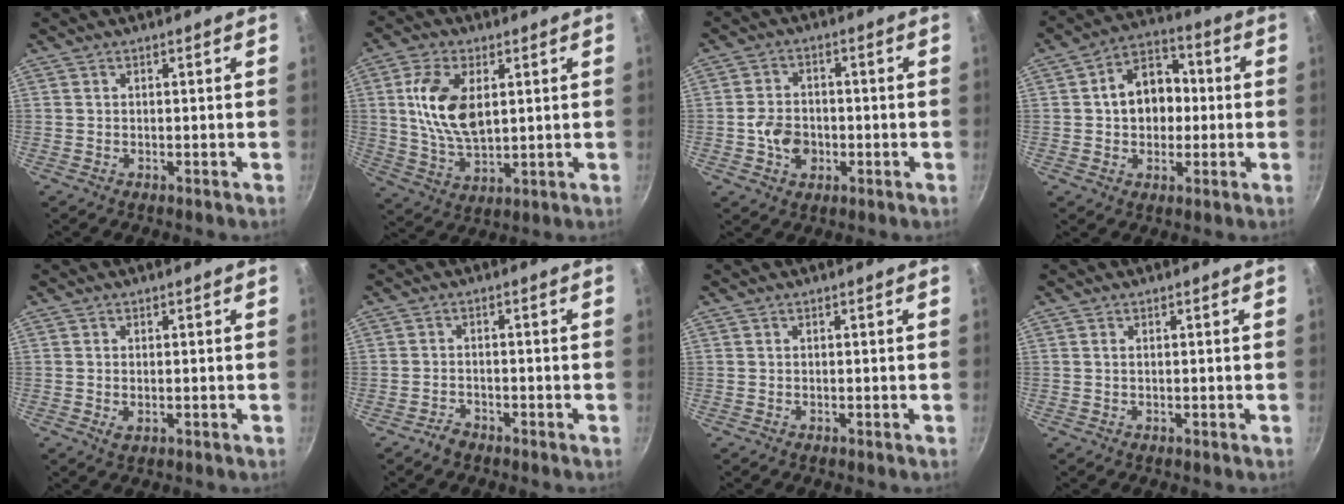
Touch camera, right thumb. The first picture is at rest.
{"total": 12.5, "force": [2.8, 6.8, 10.0], "torque": [-0.184, -0.011, 0.057]}
{"total": 6.8, "force": [-1.6, 5.1, 4.1], "torque": [-0.056, 0.016, -0.030]}
{"total": 11.6, "force": [0.4, 8.8, 7.4], "torque": [-0.073, 0.025, -0.005]}
{"total": 1.8, "force": [-0.2, 1.0, 1.5], "torque": [-0.027, -0.004, -0.002]}
{"total": 2.2, "force": [-1.9, 1.0, 0.6], "torque": [-0.008, 0.021, -0.030]}
{"total": 0.0}
{"total": 0.6, "force": [0.2, 0.3, 0.5], "torque": [-0.010, 0.001, 0.002]}